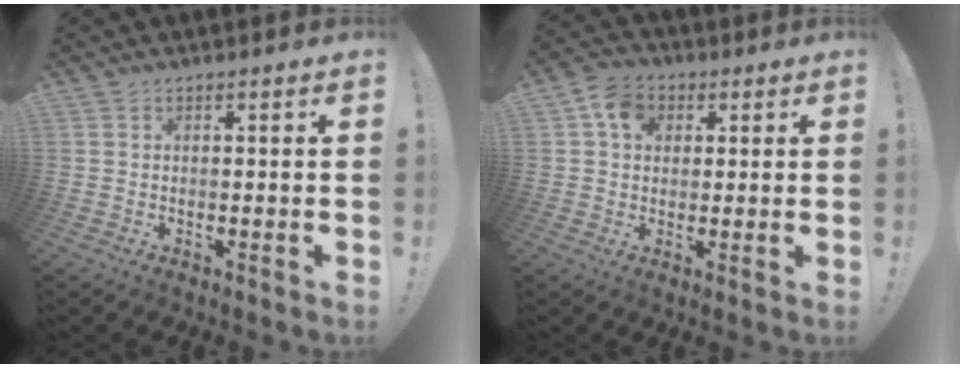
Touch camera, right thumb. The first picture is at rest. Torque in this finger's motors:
{"motor_torque": [0.65, 1.47, 0.43, -0.41, 0.00]}